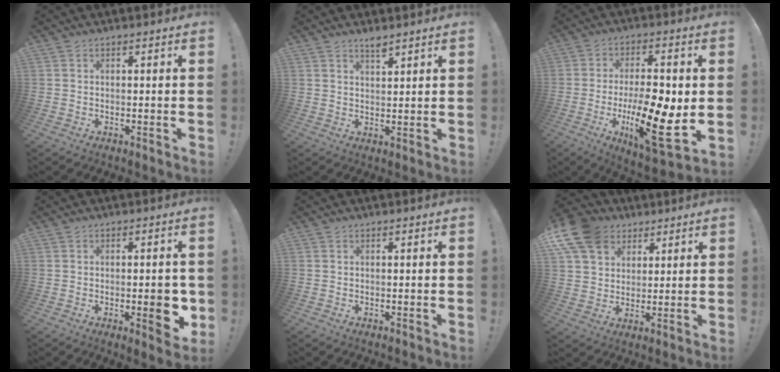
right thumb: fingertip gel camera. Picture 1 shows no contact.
{"total": 3.1, "force": [2.6, 0.6, 1.4], "torque": [-0.017, -0.019, 0.043]}
{"total": 18.9, "force": [-3.1, 6.5, 17.5], "torque": [-0.290, 0.002, -0.043]}
{"total": 6.6, "force": [-1.2, 2.6, 5.9], "torque": [-0.063, -0.001, -0.015]}
{"total": 0.0}
{"total": 13.2, "force": [6.4, 10.0, 5.8], "torque": [-0.103, -0.037, 0.129]}